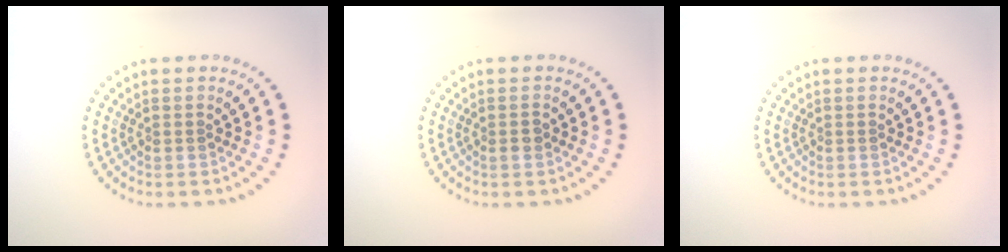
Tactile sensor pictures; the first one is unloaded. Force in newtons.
{"total": 1.0, "press": 0.9, "slide": 0.4}
{"total": 0.0}